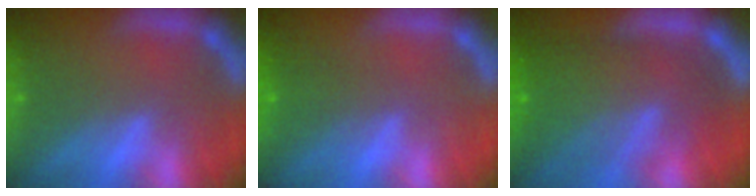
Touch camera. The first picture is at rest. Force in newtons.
{"total": 2.5}
{"total": 9.5}